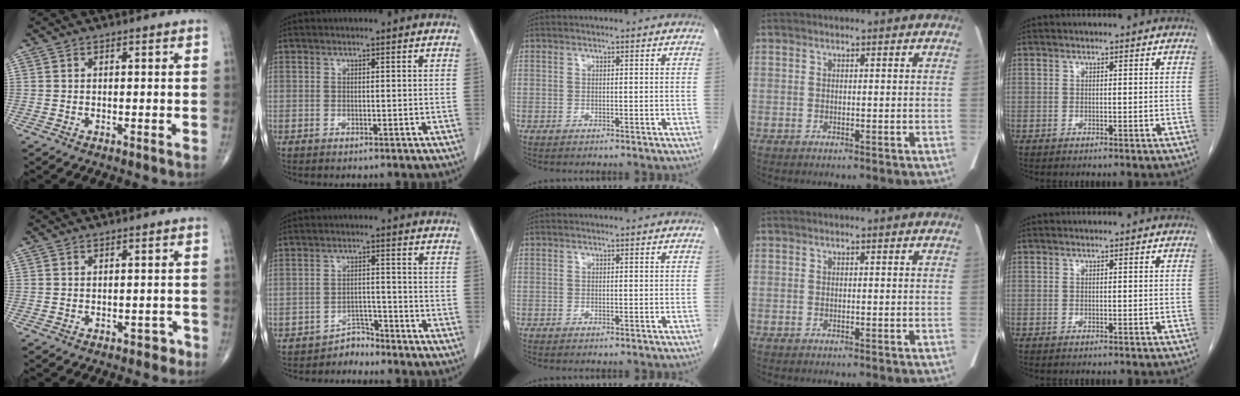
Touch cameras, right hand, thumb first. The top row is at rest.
{"thumb": {"total": 1.7, "force": [-0.8, 1.3, 0.5], "torque": [0.002, 0.010, -0.009]}, "index": {"total": 3.0, "force": [-2.7, 1.0, -0.6], "torque": [0.014, 0.000, -0.043]}}